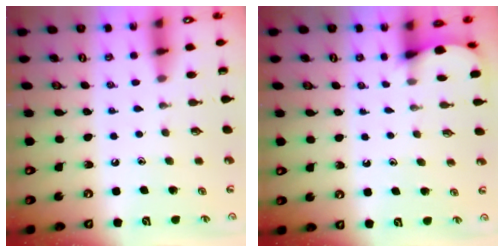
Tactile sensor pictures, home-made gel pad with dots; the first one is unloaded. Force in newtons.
{"total": 2.8, "press": 2.8, "slide": 0.3}